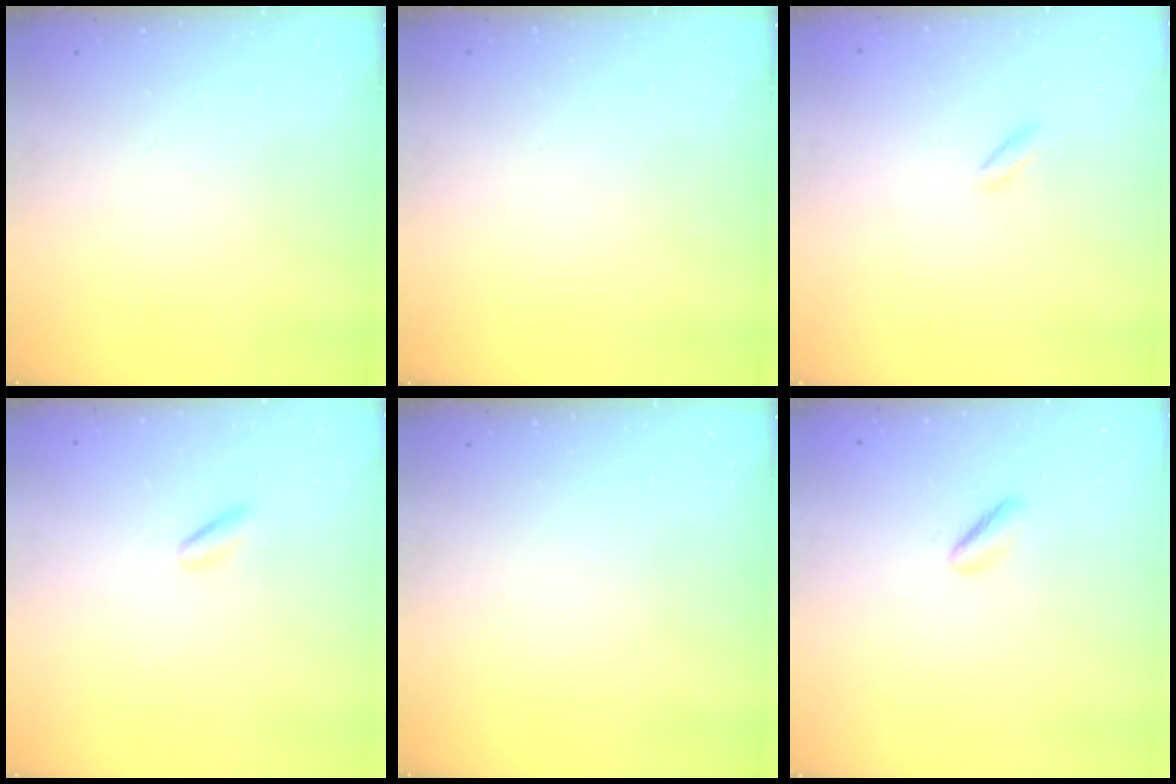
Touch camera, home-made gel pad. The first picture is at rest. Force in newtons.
{"total": 0.0}
{"total": 1.3, "press": 1.1, "slide": 0.7}
{"total": 2.5, "press": 2.3, "slide": 1.0}
{"total": 0.0}
{"total": 2.2, "press": 1.9, "slide": 1.1}